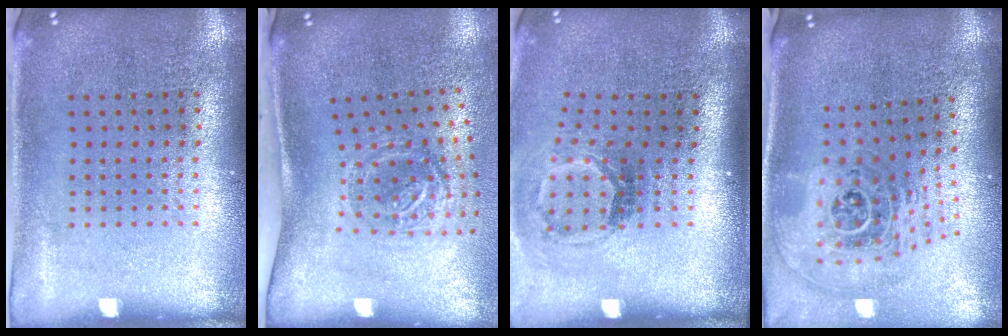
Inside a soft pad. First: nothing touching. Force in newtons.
{"total": 1.9, "press": 1.2, "slide": 1.5}
{"total": 1.9, "press": 1.2, "slide": 1.4}
{"total": 2.3, "press": 1.6, "slide": 1.6}